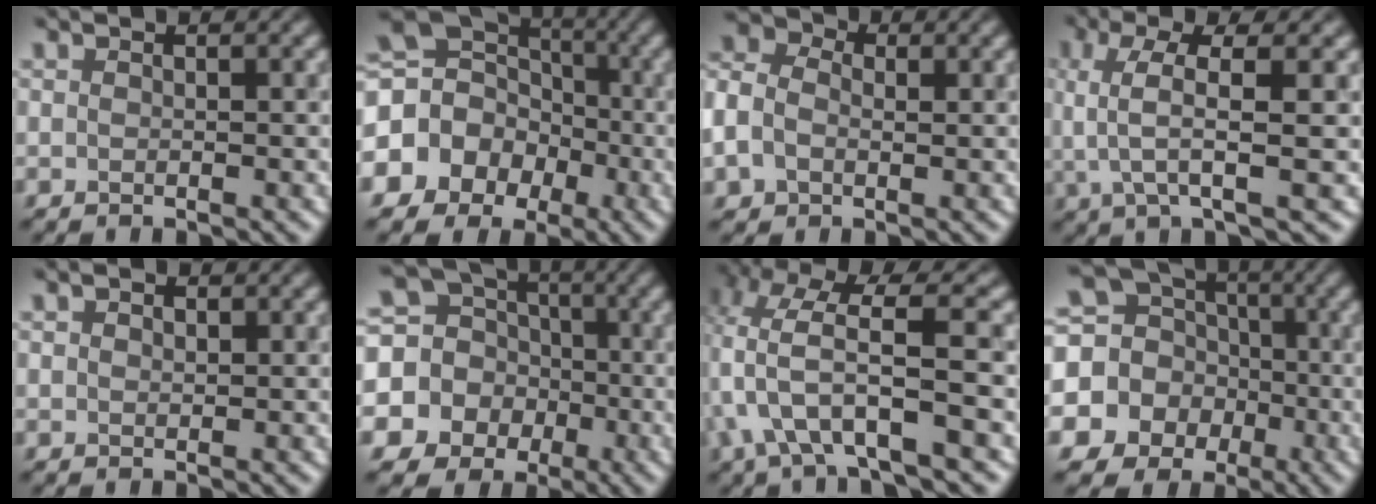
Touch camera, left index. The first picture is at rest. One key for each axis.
{"total": 12.8, "fx": -2.9, "fy": 11.7, "fz": 4.3, "tx": -0.118, "ty": 0.013, "tz": -0.070}
{"total": 5.1, "fx": 0.0, "fy": 4.0, "fz": 3.1, "tx": -0.092, "ty": 0.014, "tz": 0.000}
{"total": 5.0, "fx": 0.7, "fy": 1.2, "fz": 4.8, "tx": -0.094, "ty": 0.011, "tz": 0.014}
{"total": 0.9, "fx": 0.5, "fy": 0.6, "fz": 0.5, "tx": -0.004, "ty": 0.002, "tz": 0.009}
{"total": 14.7, "fx": -2.3, "fy": 13.8, "fz": 4.5, "tx": -0.142, "ty": 0.001, "tz": -0.061}
{"total": 7.2, "fx": -1.5, "fy": 2.1, "fz": 6.8, "tx": -0.136, "ty": 0.012, "tz": -0.030}
{"total": 16.3, "fx": -2.7, "fy": 15.4, "fz": 4.8, "tx": -0.150, "ty": -0.009, "tz": -0.069}